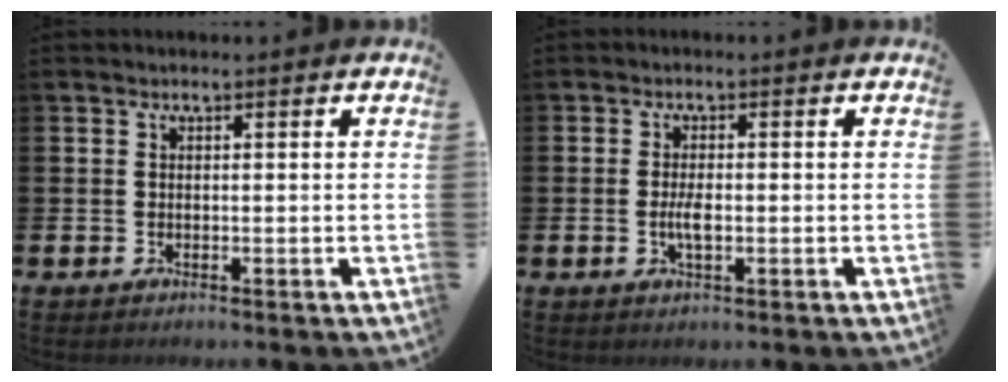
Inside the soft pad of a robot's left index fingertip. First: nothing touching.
{"total": 2.6, "force": [-0.4, 1.0, 2.4], "torque": [-0.037, -0.003, -0.010]}